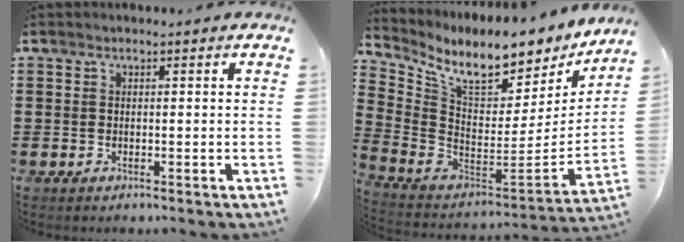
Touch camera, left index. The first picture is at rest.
{"total": 9.0, "force": [7.4, 2.0, 4.7], "torque": [-0.113, -0.069, 0.122]}